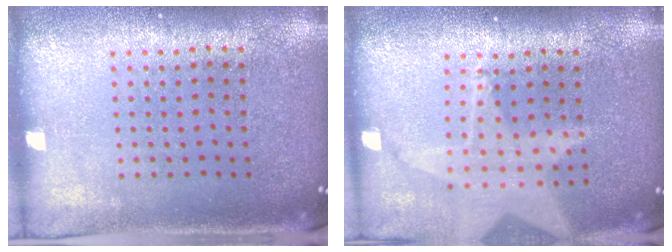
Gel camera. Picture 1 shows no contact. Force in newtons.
{"total": 1.8, "press": 1.5, "slide": 1.0}